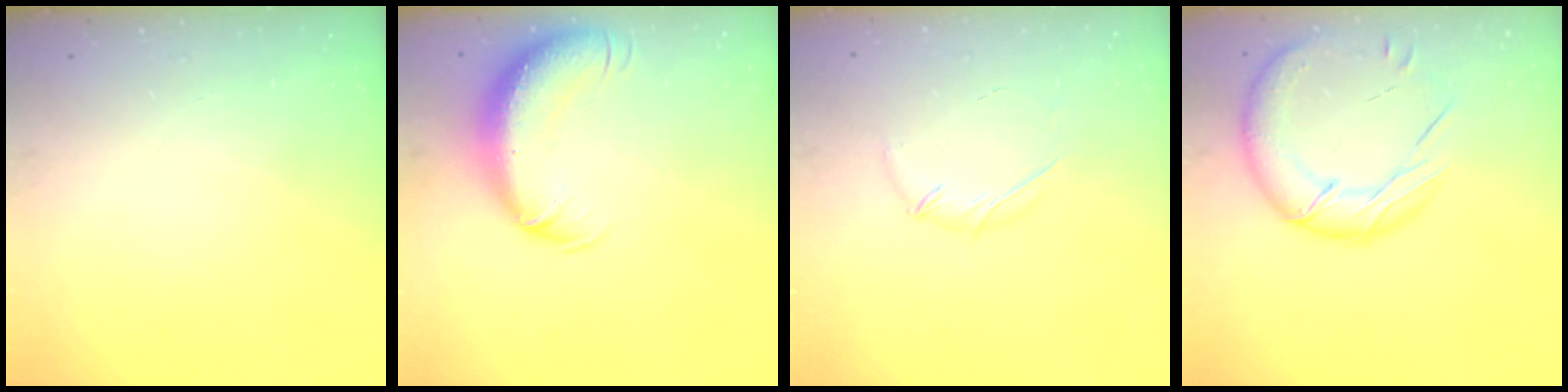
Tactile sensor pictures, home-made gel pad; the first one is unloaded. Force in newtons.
{"total": 12.9, "press": 12.6, "slide": 2.8}
{"total": 5.4, "press": 5.4, "slide": 0.6}
{"total": 19.1, "press": 18.9, "slide": 2.6}